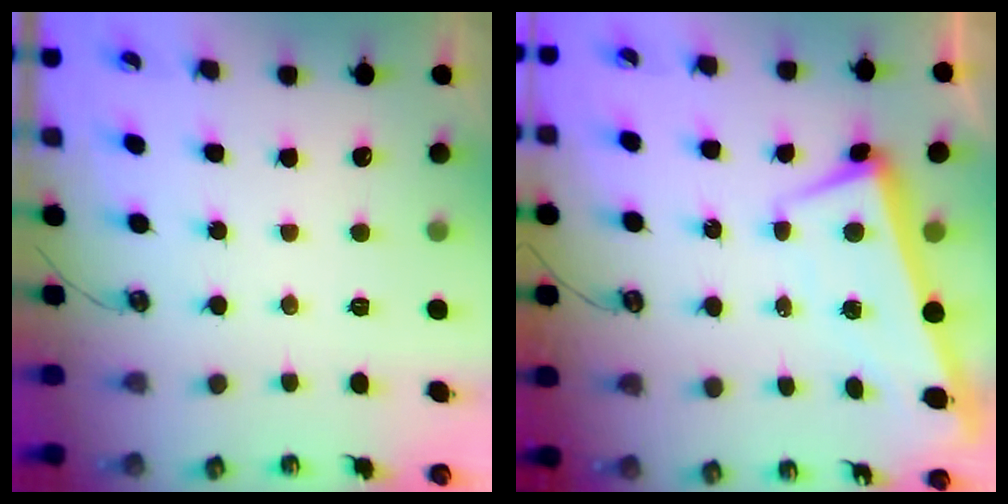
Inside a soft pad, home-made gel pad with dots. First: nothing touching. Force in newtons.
{"total": 2.5, "press": 1.9, "slide": 1.7}